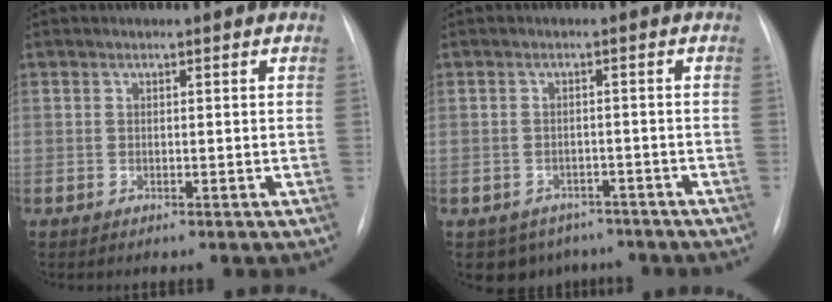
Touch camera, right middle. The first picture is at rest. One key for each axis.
{"total": 6.0, "fx": -4.5, "fy": 3.9, "fz": 0.6, "tx": -0.003, "ty": 0.012, "tz": -0.055}